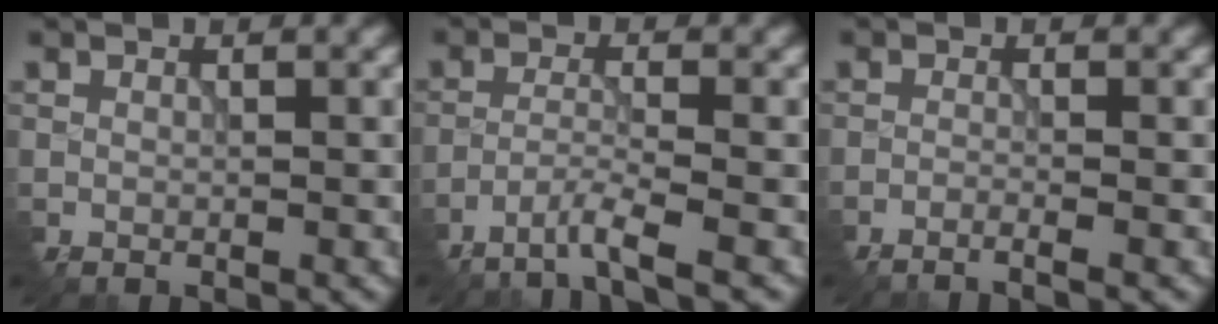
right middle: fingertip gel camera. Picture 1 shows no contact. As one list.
[{"total": 3.4, "force": [-2.8, -0.1, 2.0], "torque": [-0.043, 0.001, -0.061]}, {"total": 2.0, "force": [-1.6, 0.2, 1.2], "torque": [-0.022, -0.002, -0.035]}]